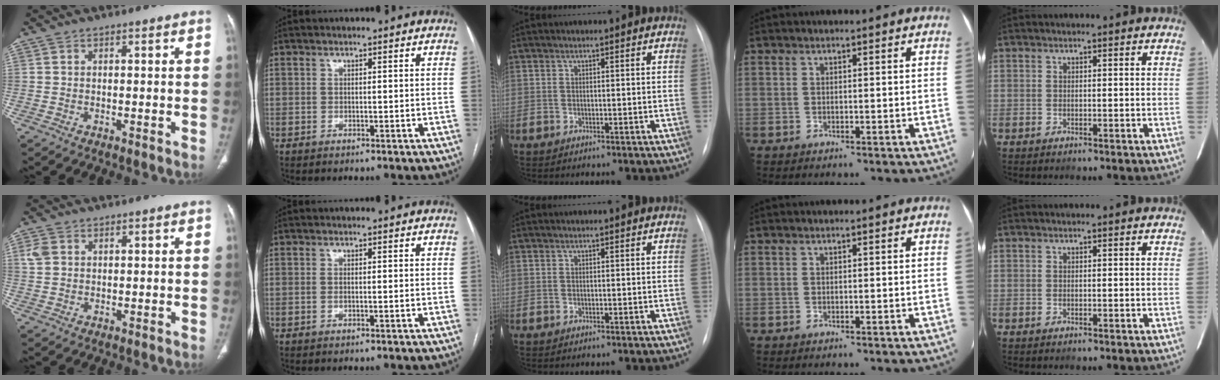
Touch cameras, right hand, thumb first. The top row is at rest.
{"thumb": {"total": 3.0, "force": [1.2, 2.2, 1.6], "torque": [-0.036, 0.003, 0.031]}, "index": {"total": 0.7, "force": [-0.1, 0.1, 0.7], "torque": [-0.016, -0.002, 0.000]}}